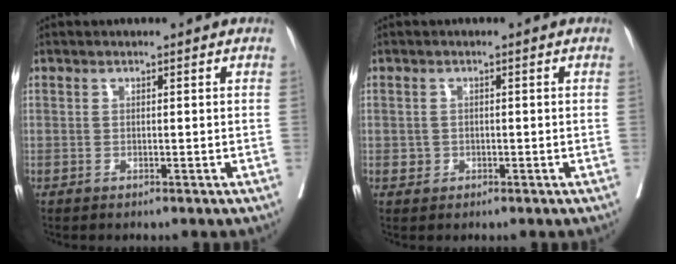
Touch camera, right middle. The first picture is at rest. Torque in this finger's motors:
{"motor_torque": [0.02, -0.20, 0.00, 0.00]}